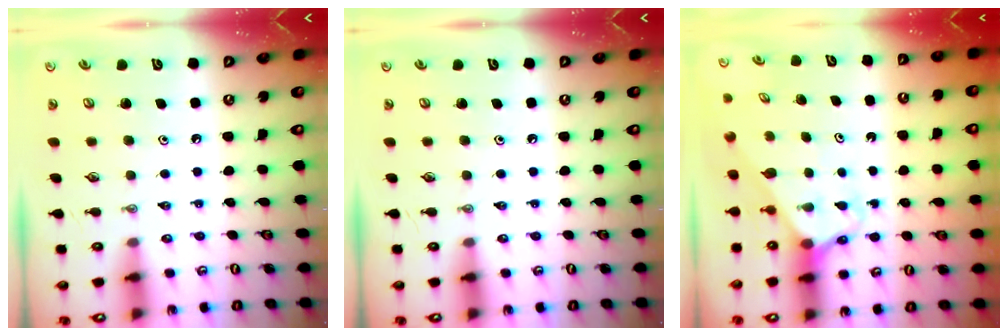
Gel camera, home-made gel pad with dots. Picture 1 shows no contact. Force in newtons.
{"total": 0.0}
{"total": 2.6, "press": 2.6, "slide": 0.2}